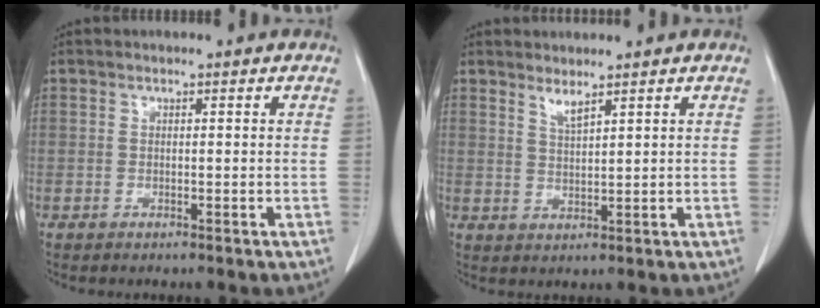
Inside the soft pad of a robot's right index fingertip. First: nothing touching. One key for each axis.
{"total": 2.1, "fx": 1.8, "fy": -0.1, "fz": 1.2, "tx": -0.025, "ty": -0.012, "tz": 0.039}